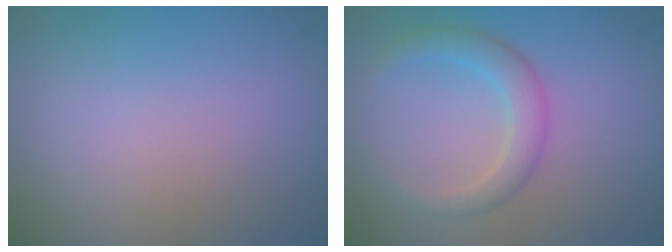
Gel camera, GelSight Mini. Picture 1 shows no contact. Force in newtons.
{"total": 2.8, "press": 2.8, "slide": 0.1}